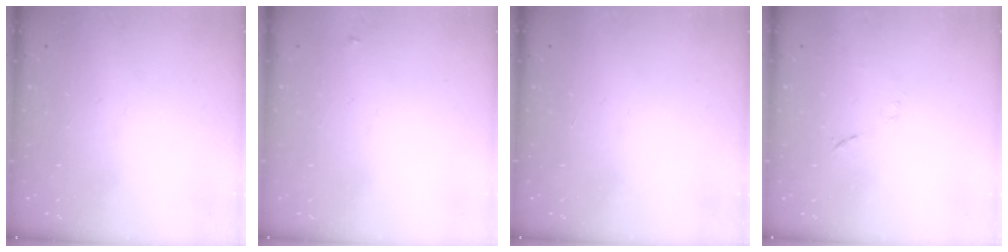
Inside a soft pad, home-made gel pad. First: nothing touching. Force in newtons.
{"total": 2.3, "press": 2.3, "slide": 0.2}
{"total": 1.5, "press": 1.5, "slide": 0.1}
{"total": 7.1, "press": 7.1, "slide": 0.6}